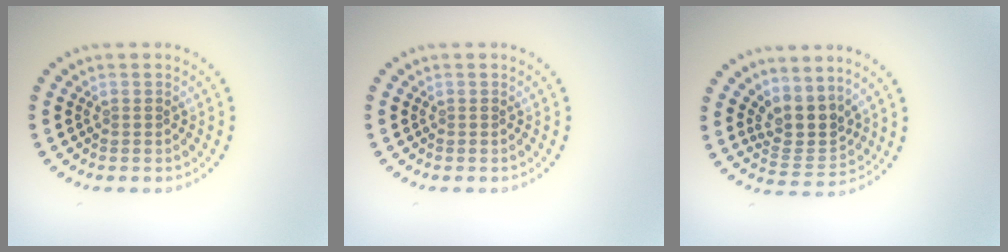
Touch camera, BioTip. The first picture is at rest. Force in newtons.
{"total": 0.0}
{"total": 3.3, "press": 2.5, "slide": 2.1}